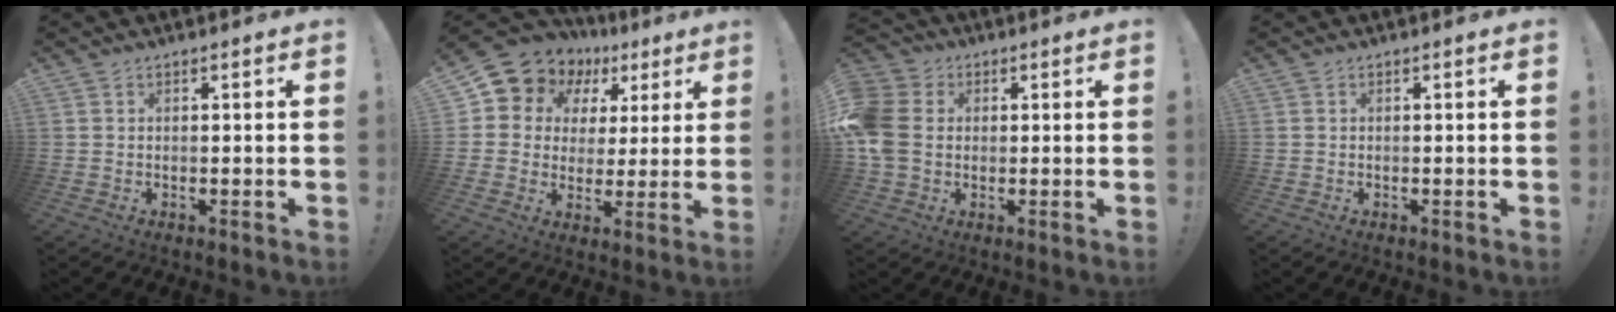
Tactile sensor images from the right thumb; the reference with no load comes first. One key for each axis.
{"total": 10.0, "fx": 5.9, "fy": 7.5, "fz": 2.9, "tx": -0.059, "ty": -0.046, "tz": 0.110}
{"total": 12.2, "fx": 0.3, "fy": 9.7, "fz": 7.3, "tx": -0.155, "ty": 0.012, "tz": 0.009}
{"total": 0.0}